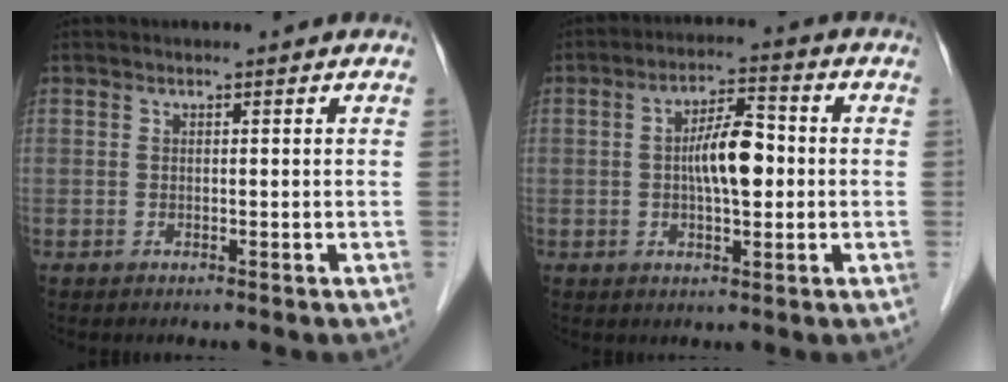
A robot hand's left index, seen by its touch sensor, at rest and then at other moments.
{"total": 7.1, "force": [-0.1, 2.2, 6.7], "torque": [-0.124, 0.014, -0.005]}